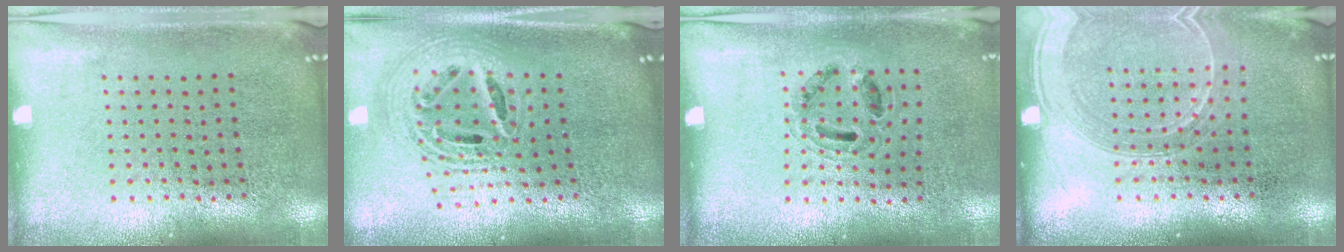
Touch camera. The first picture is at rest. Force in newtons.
{"total": 2.3, "press": 1.8, "slide": 1.6}
{"total": 0.9, "press": 0.8, "slide": 0.4}
{"total": 1.6, "press": 1.6, "slide": 0.3}